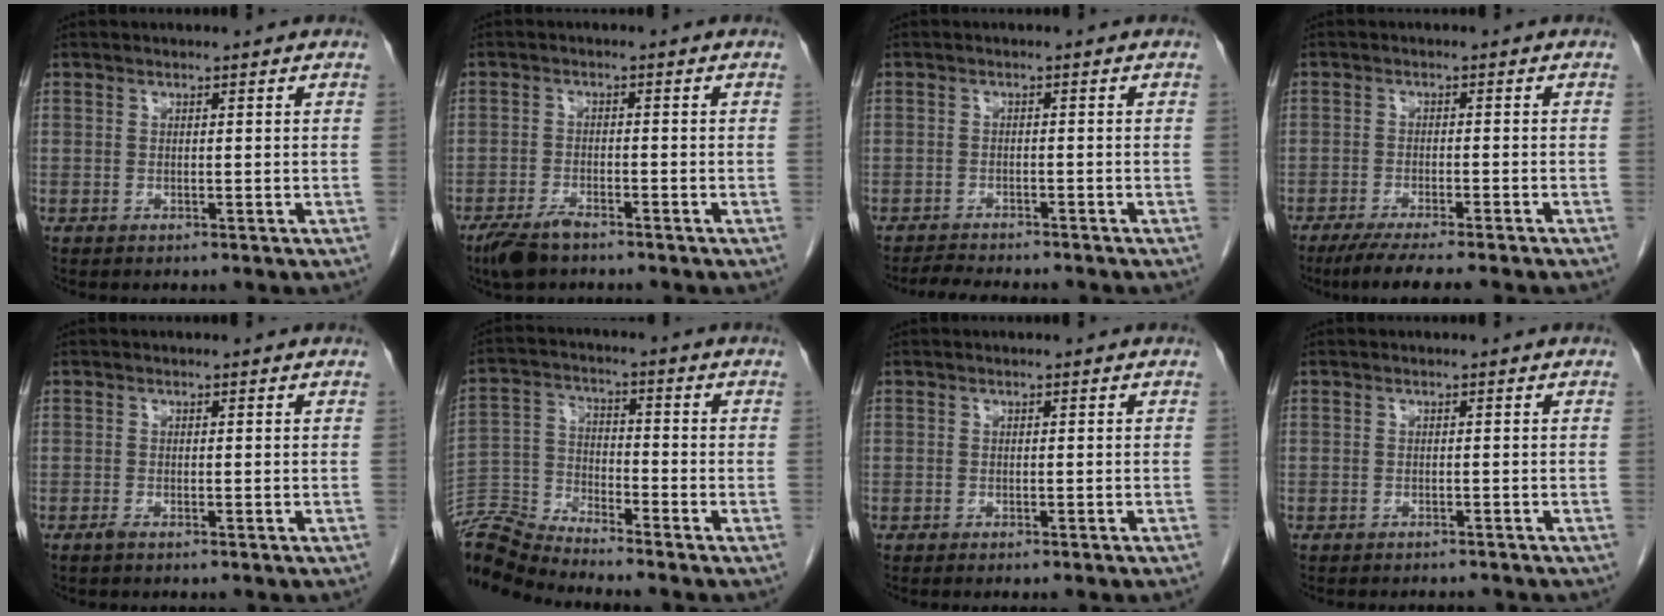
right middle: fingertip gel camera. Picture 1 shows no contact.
{"total": 4.6, "force": [-3.5, 1.3, 2.6], "torque": [-0.055, -0.007, -0.062]}
{"total": 5.2, "force": [-4.9, 0.3, 1.8], "torque": [-0.029, -0.014, -0.076]}
{"total": 8.7, "force": [-7.2, -0.3, 4.9], "torque": [-0.058, -0.021, -0.110]}
{"total": 0.6, "force": [-0.5, 0.0, 0.4], "torque": [-0.011, -0.001, -0.010]}
{"total": 9.6, "force": [-9.4, -1.2, 0.7], "torque": [-0.021, 0.006, -0.187]}
{"total": 1.2, "force": [-0.9, -0.4, 0.6], "torque": [-0.003, 0.005, -0.015]}
{"total": 2.9, "force": [-2.8, 0.3, 0.6], "torque": [-0.007, -0.007, -0.036]}